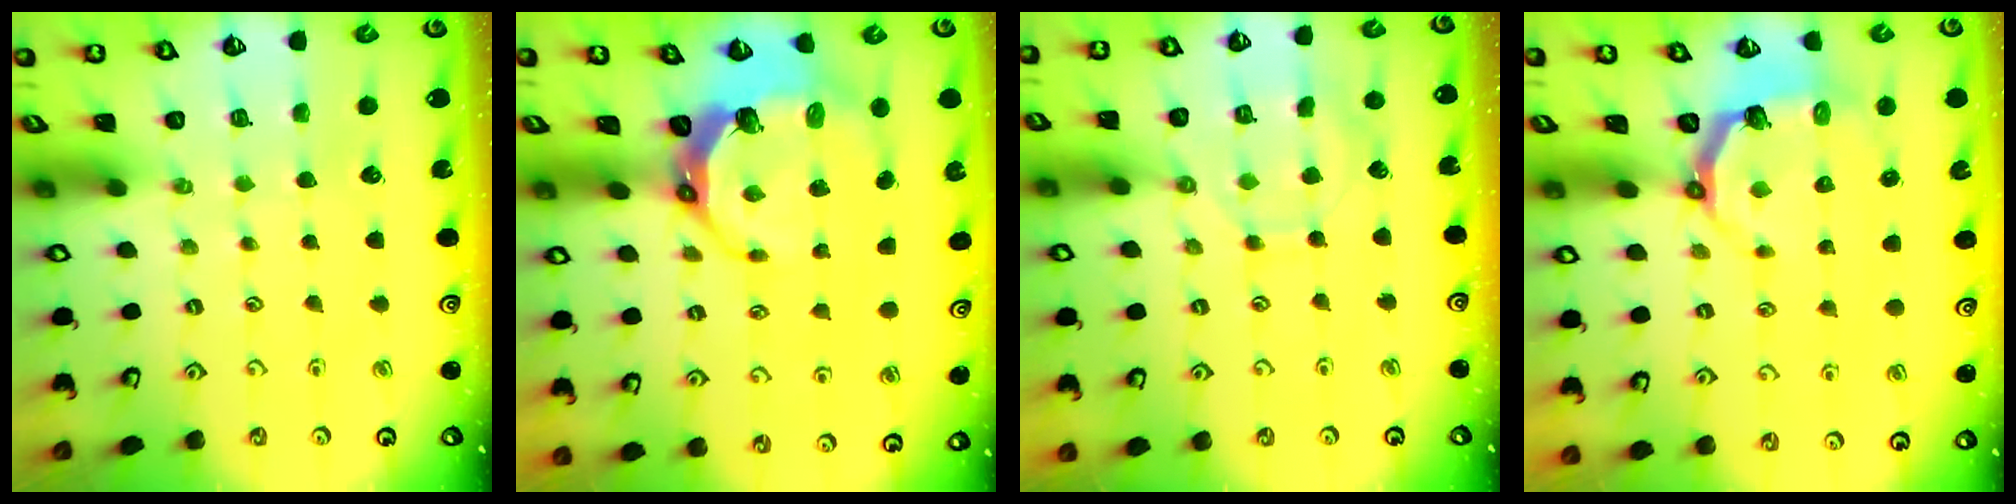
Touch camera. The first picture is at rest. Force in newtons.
{"total": 9.4, "press": 8.0, "slide": 5.0}
{"total": 8.9, "press": 8.9, "slide": 1.2}
{"total": 4.2, "press": 2.7, "slide": 3.2}